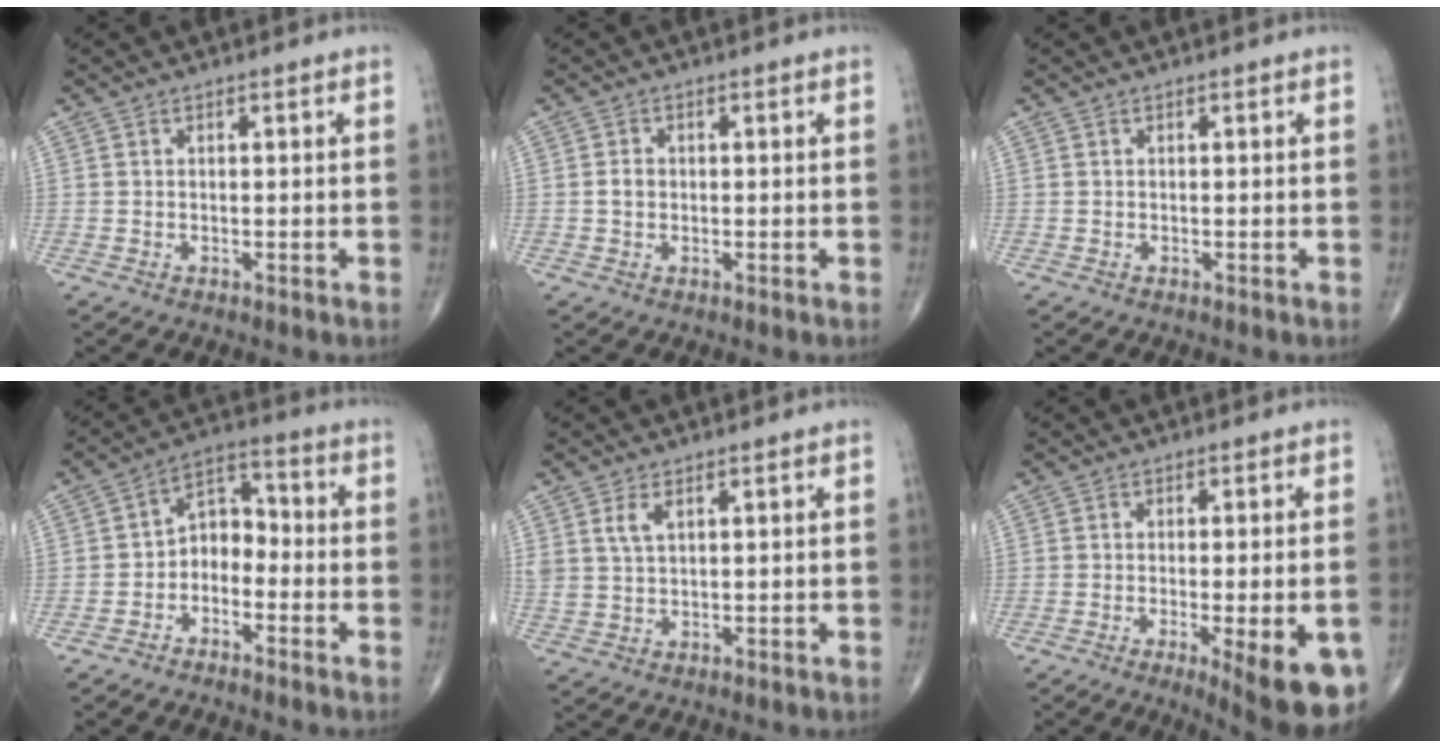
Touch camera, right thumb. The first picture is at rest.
{"total": 1.8, "force": [-0.1, 1.4, 1.0], "torque": [-0.016, 0.006, -0.003]}
{"total": 0.0}
{"total": 6.8, "force": [-2.7, 4.8, 4.0], "torque": [-0.040, 0.045, -0.062]}
{"total": 3.5, "force": [1.7, 1.8, 2.5], "torque": [-0.052, -0.006, 0.040]}
{"total": 13.9, "force": [-5.8, 3.6, 12.1], "torque": [-0.116, -0.002, -0.067]}